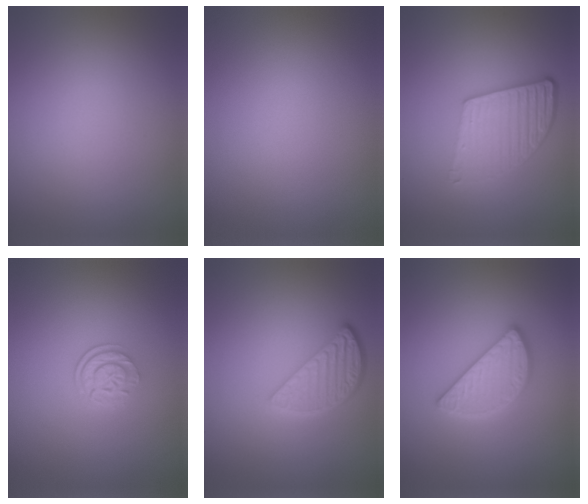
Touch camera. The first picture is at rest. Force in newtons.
{"total": 0.0}
{"total": 5.2, "press": 3.8, "slide": 3.6}
{"total": 2.4, "press": 1.8, "slide": 1.7}
{"total": 3.5, "press": 2.9, "slide": 2.0}
{"total": 3.3, "press": 3.3, "slide": 0.3}